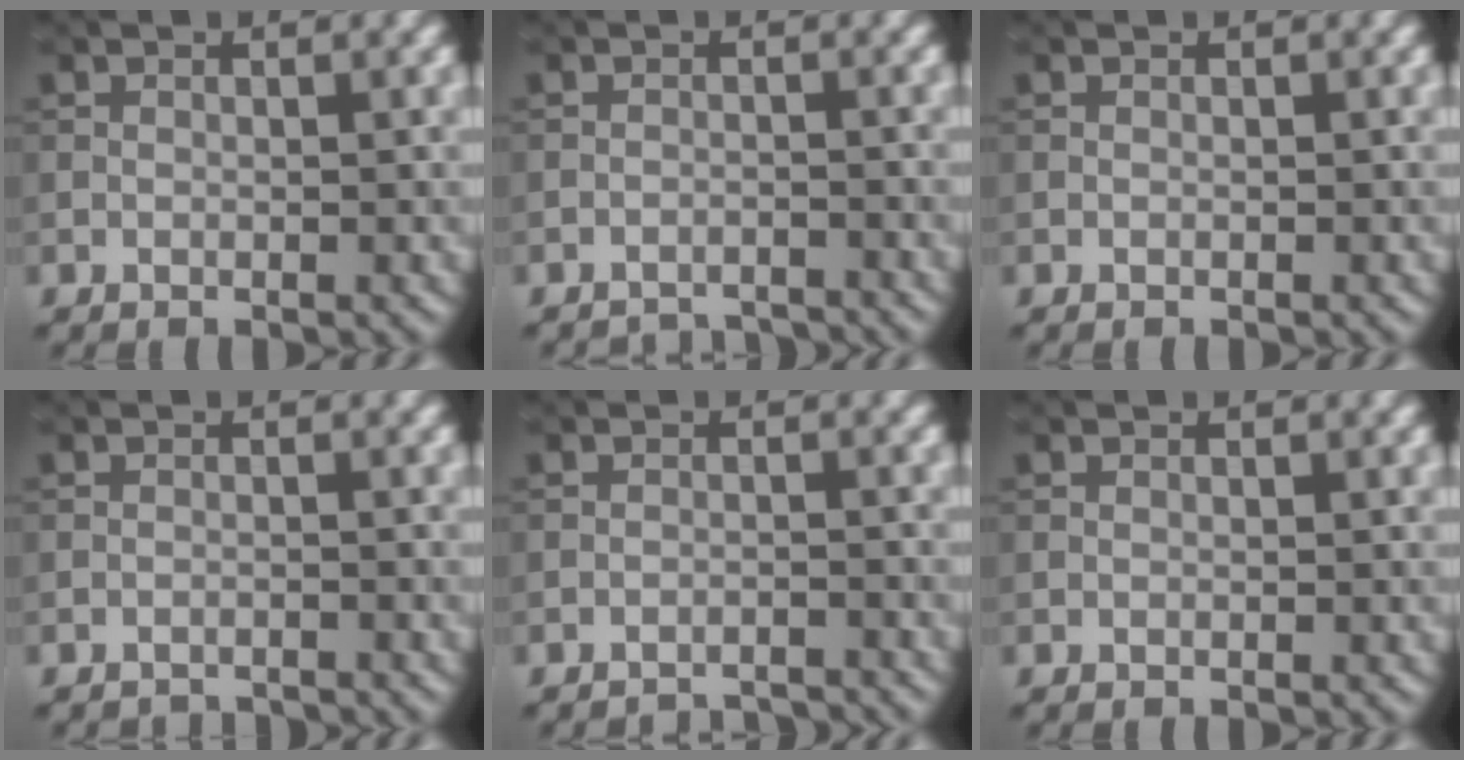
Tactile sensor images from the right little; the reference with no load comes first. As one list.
[{"total": 3.6, "force": [-3.6, 0.4, 0.3], "torque": [-0.007, -0.002, -0.056]}, {"total": 0.0}, {"total": 2.4, "force": [-2.4, 0.2, 0.2], "torque": [0.001, -0.008, -0.039]}, {"total": 4.1, "force": [-4.0, 0.4, 0.6], "torque": [-0.008, 0.000, -0.056]}, {"total": 0.0}]